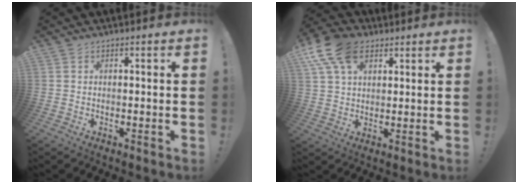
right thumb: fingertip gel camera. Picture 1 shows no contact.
{"total": 13.1, "force": [6.4, 8.2, 8.0], "torque": [-0.136, -0.015, 0.121]}